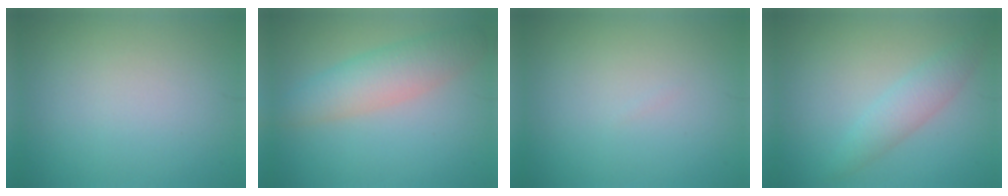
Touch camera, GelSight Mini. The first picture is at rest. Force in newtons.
{"total": 4.4, "press": 4.4, "slide": 0.2}
{"total": 0.0}
{"total": 2.5, "press": 2.5, "slide": 0.1}